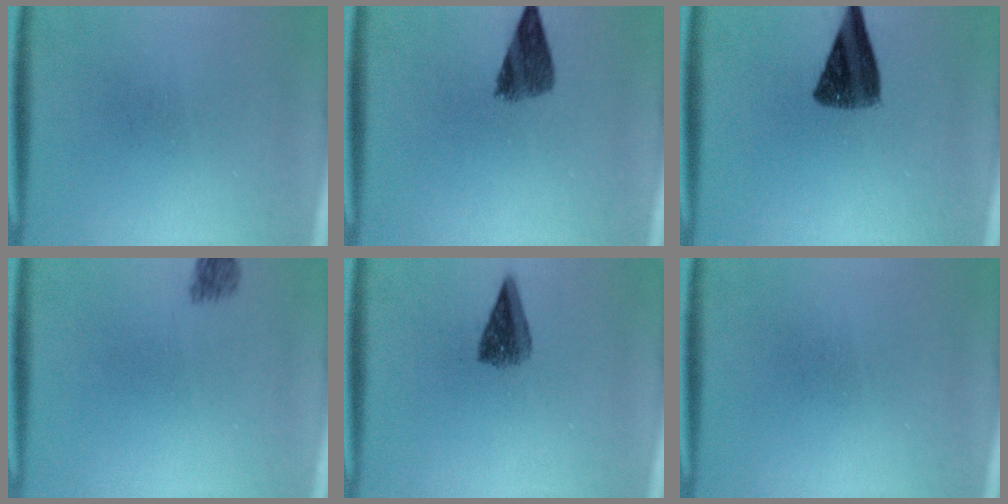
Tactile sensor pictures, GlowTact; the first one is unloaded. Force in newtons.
{"total": 5.2}
{"total": 9.0}
{"total": 2.1}
{"total": 4.5}
{"total": 0.0}